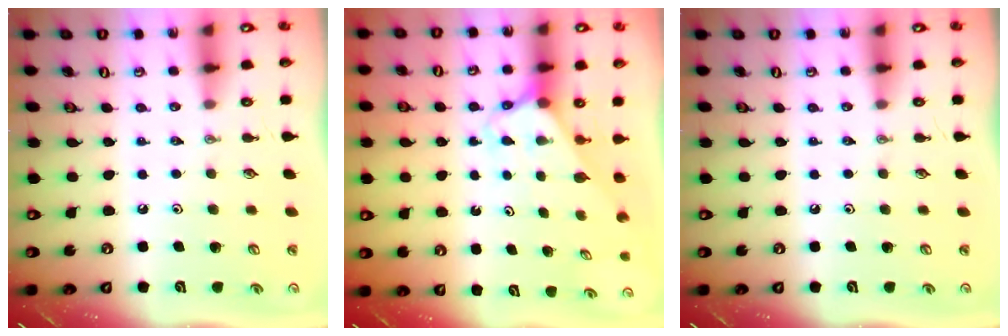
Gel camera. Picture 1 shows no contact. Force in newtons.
{"total": 2.6, "press": 2.6, "slide": 0.2}
{"total": 0.0}